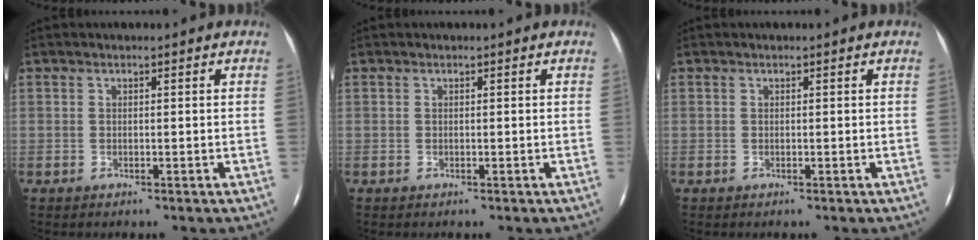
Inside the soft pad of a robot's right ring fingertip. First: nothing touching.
{"total": 0.0}
{"total": 0.0}